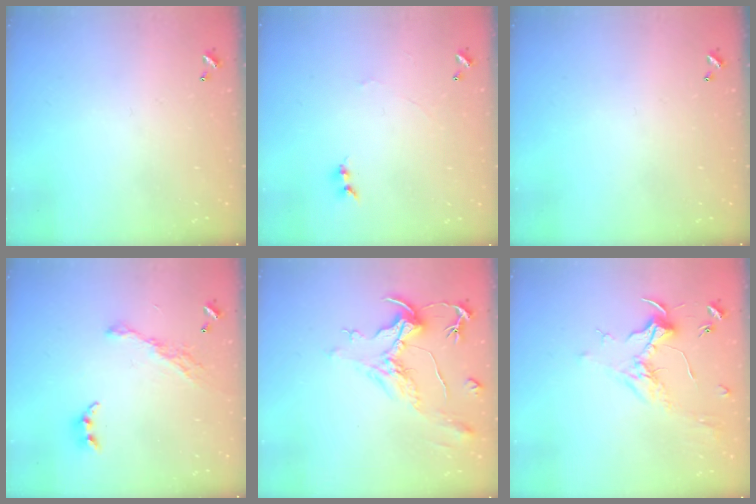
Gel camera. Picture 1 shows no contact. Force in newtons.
{"total": 0.0}
{"total": 0.0}
{"total": 10.4, "press": 10.3, "slide": 1.2}
{"total": 2.2, "press": 1.7, "slide": 1.4}
{"total": 1.8, "press": 1.6, "slide": 0.8}